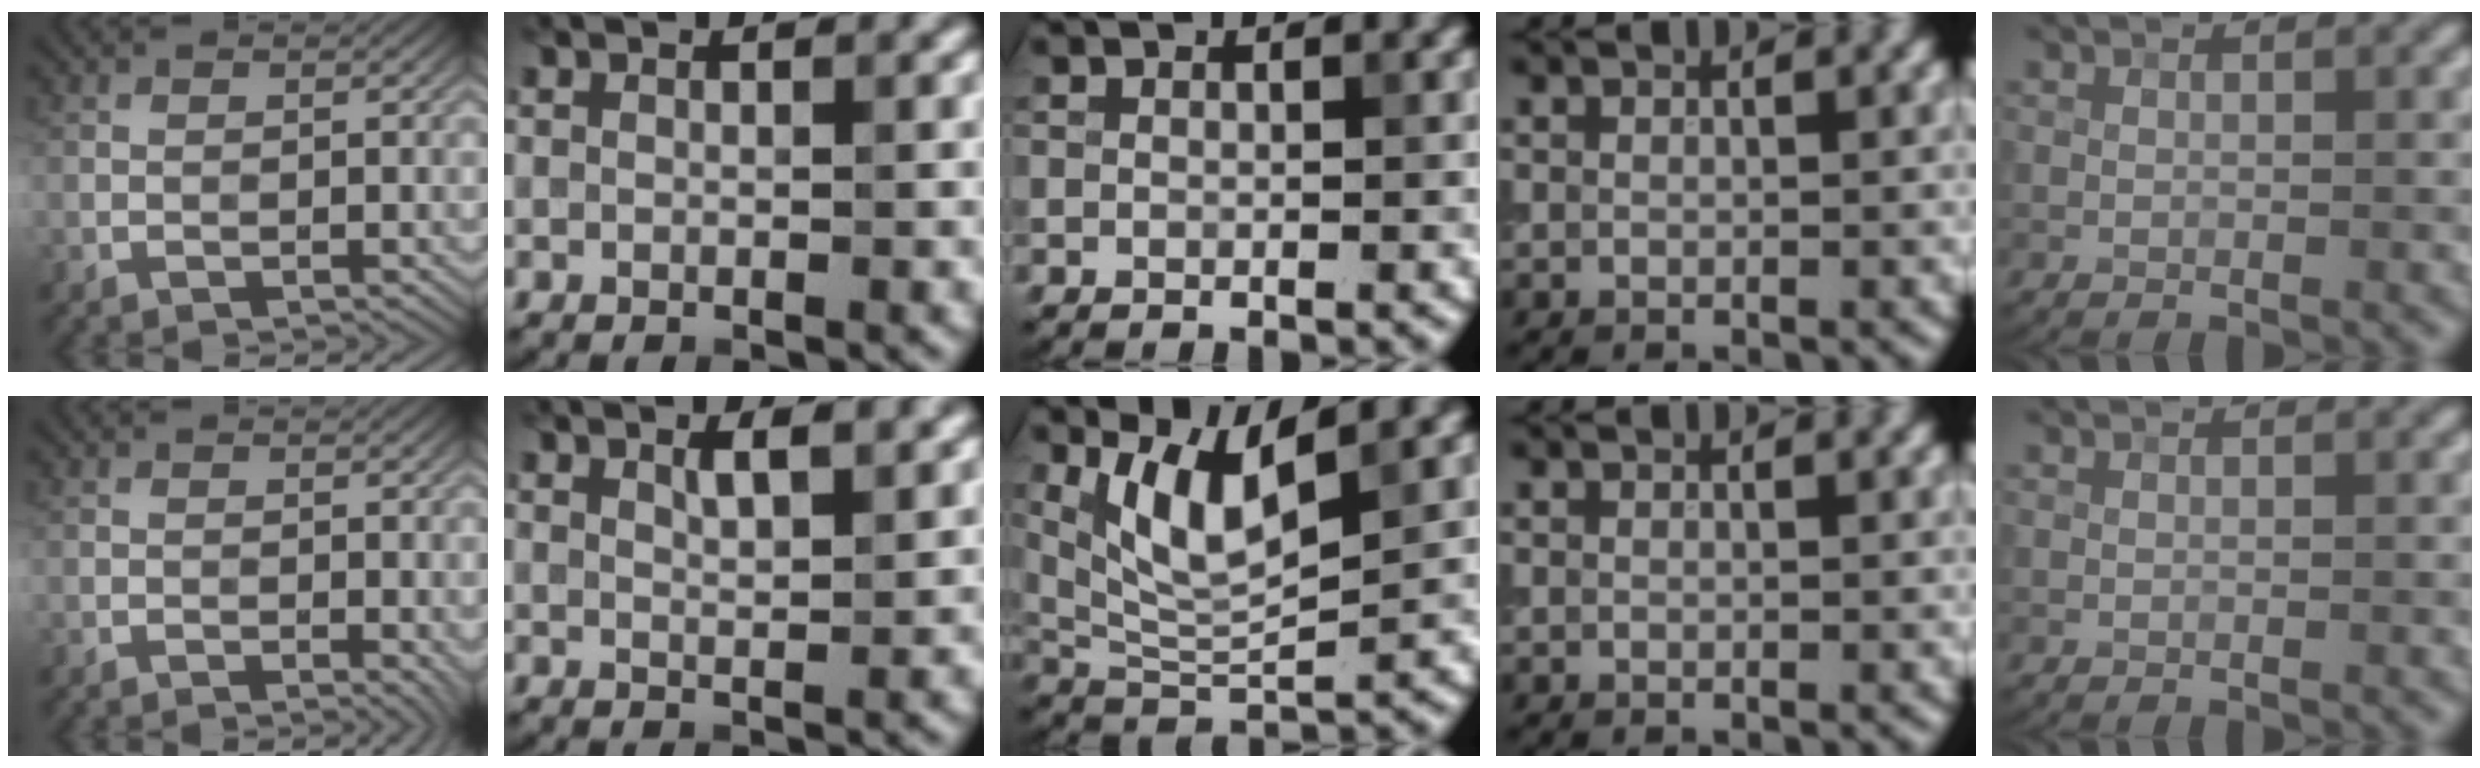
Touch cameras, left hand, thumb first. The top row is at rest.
{"thumb": {"total": 1.1, "force": [-0.2, 0.4, 1.1], "torque": [-0.015, -0.006, -0.004]}, "index": {"total": 2.1, "force": [1.3, 0.7, 1.6], "torque": [-0.024, 0.001, 0.023]}, "middle": {"total": 5.8, "force": [2.5, 1.6, 5.0], "torque": [-0.106, -0.011, 0.055]}}